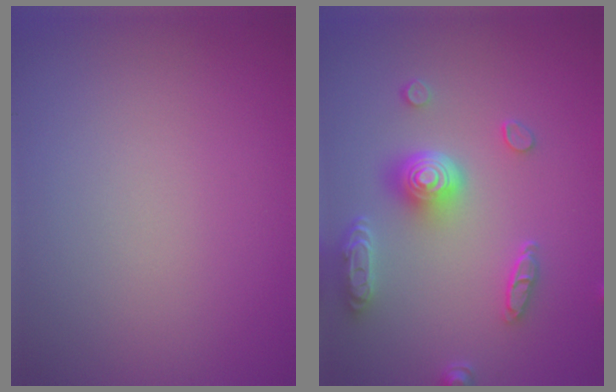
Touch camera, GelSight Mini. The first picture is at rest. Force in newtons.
{"total": 4.9, "press": 4.0, "slide": 3.0}